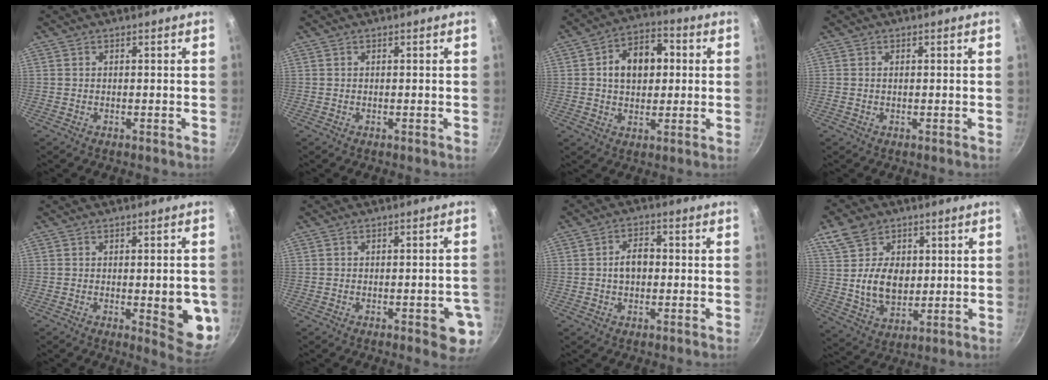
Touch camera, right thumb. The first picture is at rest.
{"total": 0.0}
{"total": 11.7, "force": [1.7, 8.3, 8.1], "torque": [-0.092, 0.018, 0.017]}
{"total": 0.7, "force": [0.1, 0.5, 0.5], "torque": [-0.007, 0.003, 0.001]}
{"total": 9.9, "force": [-1.5, 3.3, 9.2], "torque": [-0.091, -0.009, -0.015]}
{"total": 7.0, "force": [-2.5, 2.6, 6.0], "torque": [-0.051, 0.011, -0.027]}
{"total": 5.0, "force": [-0.2, 3.4, 3.6], "torque": [-0.040, 0.016, -0.006]}
{"total": 12.3, "force": [3.1, 9.4, 7.3], "torque": [-0.095, -0.020, 0.059]}